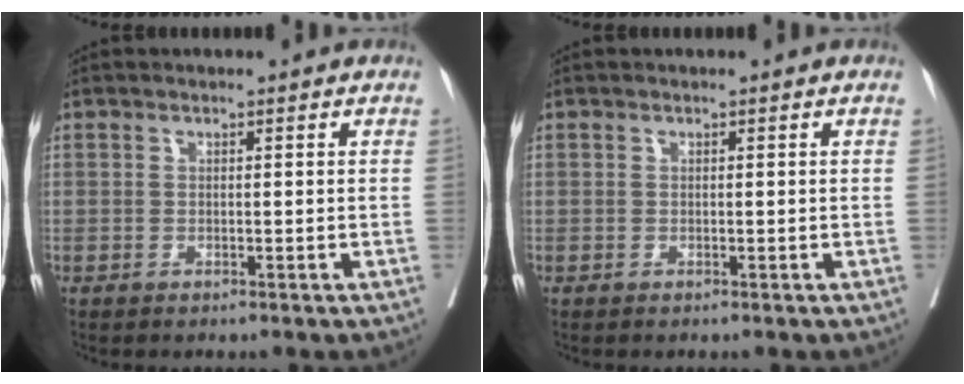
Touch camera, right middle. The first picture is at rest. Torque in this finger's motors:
{"motor_torque": [-0.01, 0.00, 0.00, 0.00]}